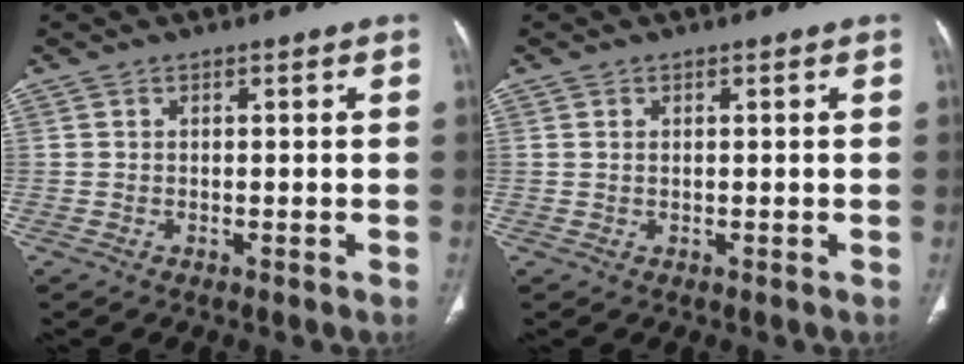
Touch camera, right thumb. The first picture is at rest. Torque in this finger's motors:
{"motor_torque": [-0.22, 0.18, 0.01, 0.57, 0.03]}